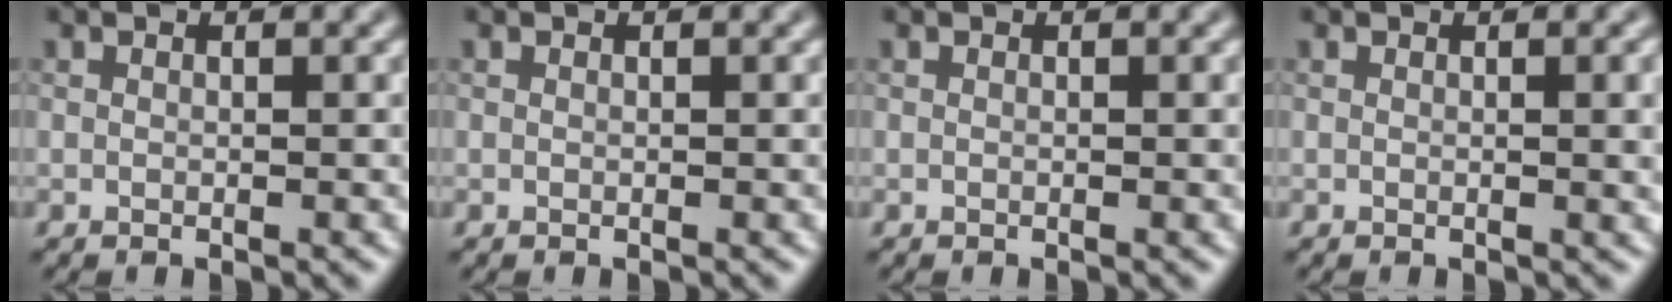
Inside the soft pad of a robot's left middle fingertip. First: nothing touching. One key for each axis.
{"total": 0.0}
{"total": 0.0}
{"total": 2.6, "fx": 0.4, "fy": 0.9, "fz": 2.4, "tx": -0.021, "ty": 0.008, "tz": 0.008}